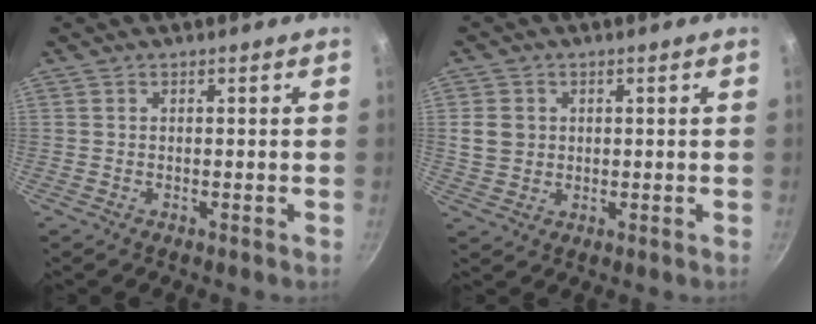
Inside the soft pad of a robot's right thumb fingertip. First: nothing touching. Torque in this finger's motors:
{"motor_torque": [-0.50, 0.59, 0.28, -0.26, 0.08]}